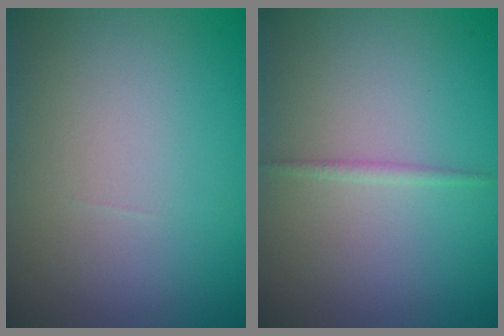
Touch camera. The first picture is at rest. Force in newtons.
{"total": 0.7, "press": 0.7, "slide": 0.0}